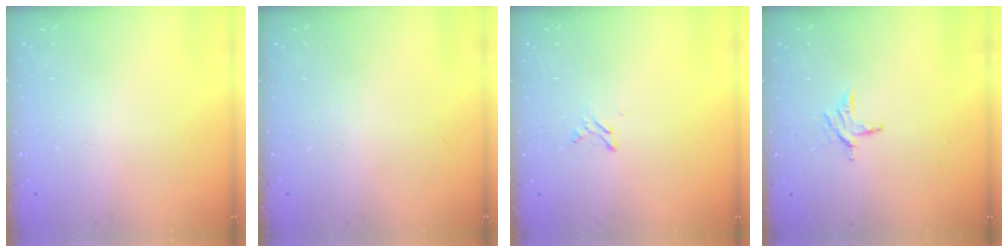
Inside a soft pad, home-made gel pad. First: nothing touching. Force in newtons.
{"total": 0.0}
{"total": 2.9, "press": 2.9, "slide": 0.3}
{"total": 4.9, "press": 4.8, "slide": 0.4}